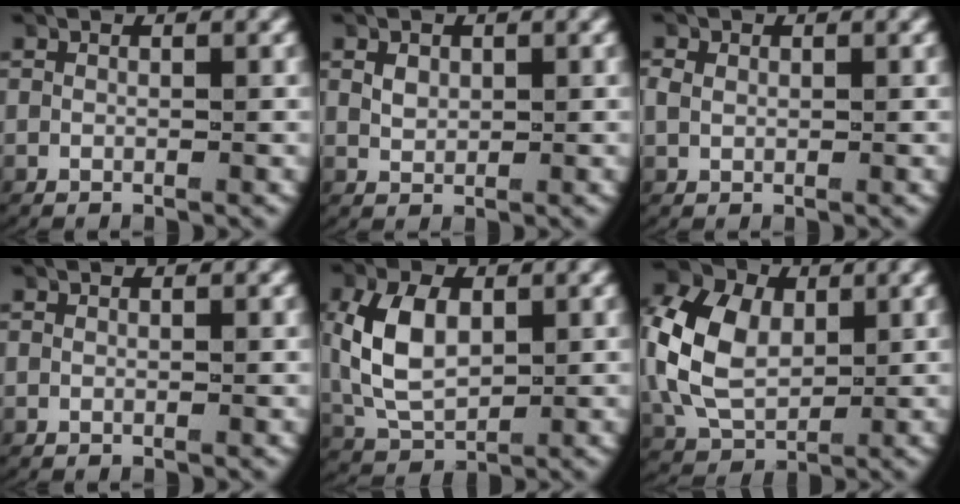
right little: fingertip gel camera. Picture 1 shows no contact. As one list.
[{"total": 1.2, "force": [0.4, 0.9, 0.7], "torque": [-0.019, -0.003, 0.015]}, {"total": 1.0, "force": [0.2, 0.9, 0.5], "torque": [-0.017, 0.000, 0.010]}, {"total": 0.0}, {"total": 6.2, "force": [0.4, 4.5, 4.3], "torque": [-0.115, -0.015, 0.020]}, {"total": 8.7, "force": [0.5, 6.8, 5.4], "torque": [-0.137, -0.017, 0.020]}]